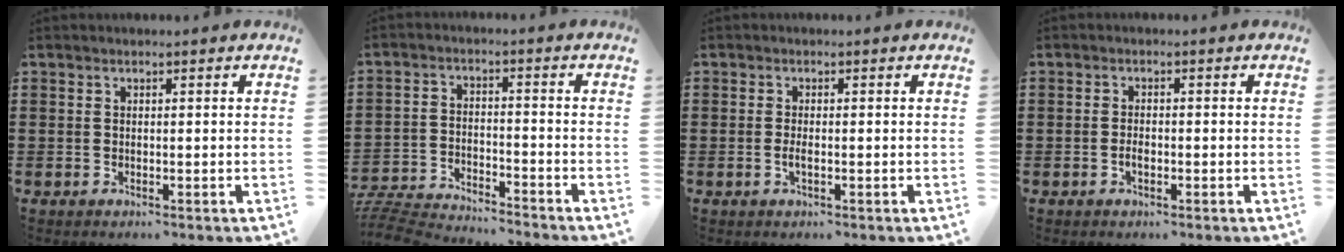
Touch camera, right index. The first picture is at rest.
{"total": 5.4, "force": [-5.4, 0.3, 0.6], "torque": [-0.030, -0.003, -0.113]}
{"total": 1.3, "force": [-0.4, 0.3, 1.2], "torque": [-0.024, -0.003, -0.006]}
{"total": 1.4, "force": [-0.6, 0.6, 1.2], "torque": [-0.024, -0.003, -0.009]}